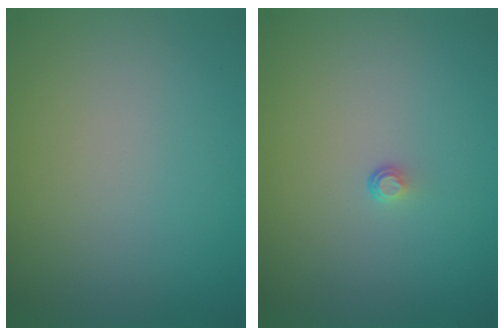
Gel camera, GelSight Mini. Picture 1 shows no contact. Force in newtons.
{"total": 0.5, "press": 0.3, "slide": 0.5}